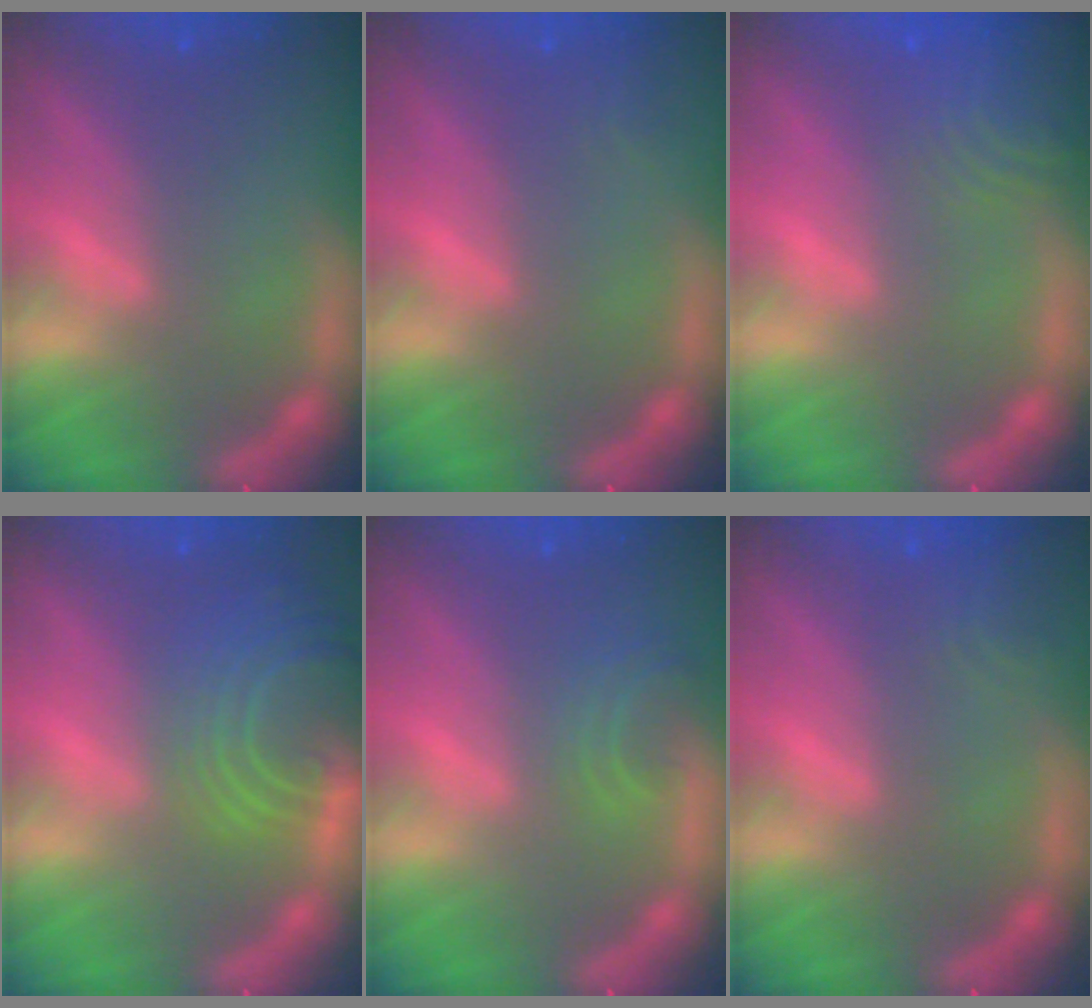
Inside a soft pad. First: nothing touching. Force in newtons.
{"total": 0.9}
{"total": 6.6}
{"total": 8.5}
{"total": 2.4}
{"total": 1.9}